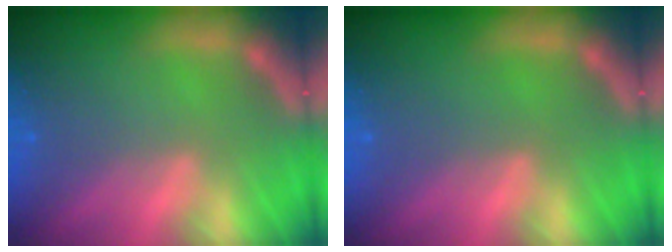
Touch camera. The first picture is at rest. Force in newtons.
{"total": 0.0}